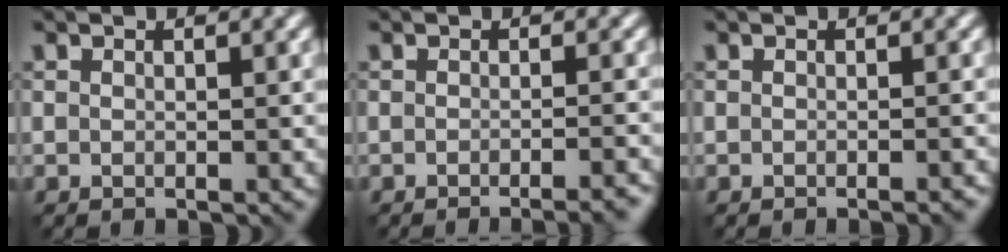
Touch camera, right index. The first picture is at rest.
{"total": 4.8, "force": [-3.6, 1.4, 2.8], "torque": [-0.012, 0.008, -0.033]}
{"total": 2.0, "force": [-1.3, 0.6, 1.4], "torque": [-0.004, 0.010, -0.020]}